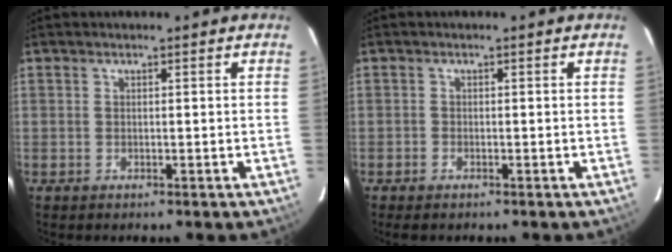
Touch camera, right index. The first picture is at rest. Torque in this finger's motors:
{"motor_torque": [0.18, -0.07, 0.00, 0.01]}